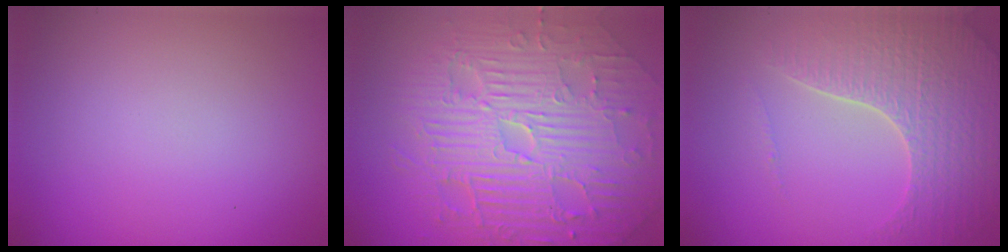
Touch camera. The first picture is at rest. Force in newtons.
{"total": 11.1, "press": 7.1, "slide": 8.5}
{"total": 5.1, "press": 4.5, "slide": 2.3}